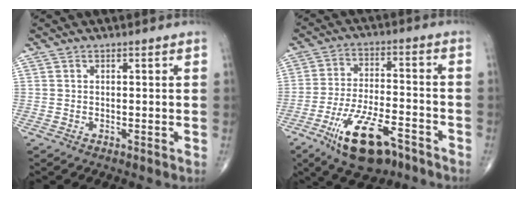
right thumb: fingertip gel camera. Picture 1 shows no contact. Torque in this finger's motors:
{"motor_torque": [4.24, 0.77, 1.23, -1.10, 0.45]}